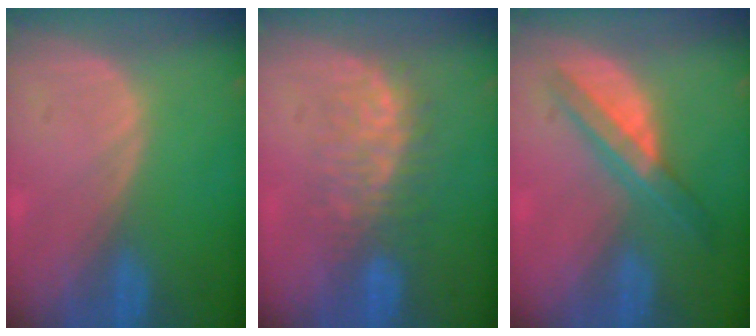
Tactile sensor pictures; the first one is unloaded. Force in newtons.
{"total": 6.7, "press": 6.6, "slide": 1.2}
{"total": 6.6, "press": 5.7, "slide": 3.3}